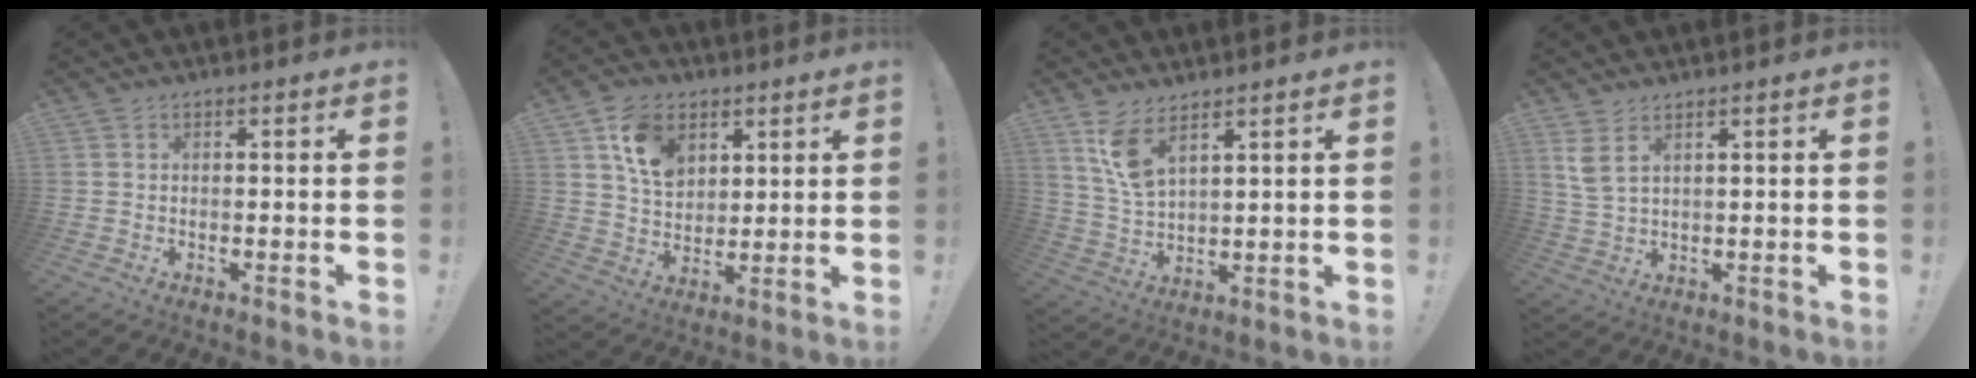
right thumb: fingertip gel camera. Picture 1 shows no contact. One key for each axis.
{"total": 11.9, "fx": 5.8, "fy": 8.6, "fz": 5.9, "tx": -0.097, "ty": -0.017, "tz": 0.114}
{"total": 8.5, "fx": 5.5, "fy": 3.2, "fz": 5.7, "tx": -0.105, "ty": -0.026, "tz": 0.103}
{"total": 4.5, "fx": 2.6, "fy": 1.4, "fz": 3.4, "tx": -0.070, "ty": -0.012, "tz": 0.050}